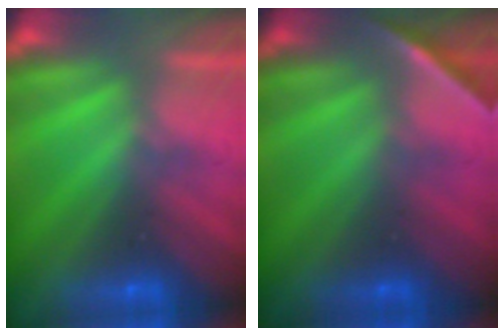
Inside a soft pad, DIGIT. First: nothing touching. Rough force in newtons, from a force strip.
{"total": 1.6}